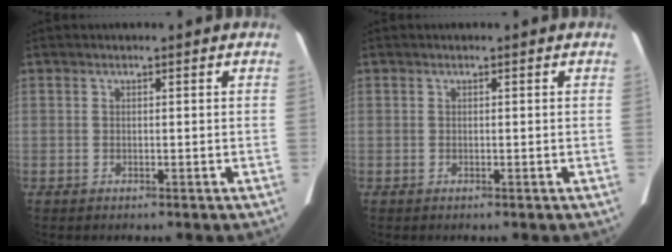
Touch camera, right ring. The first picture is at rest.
{"total": 0.0}